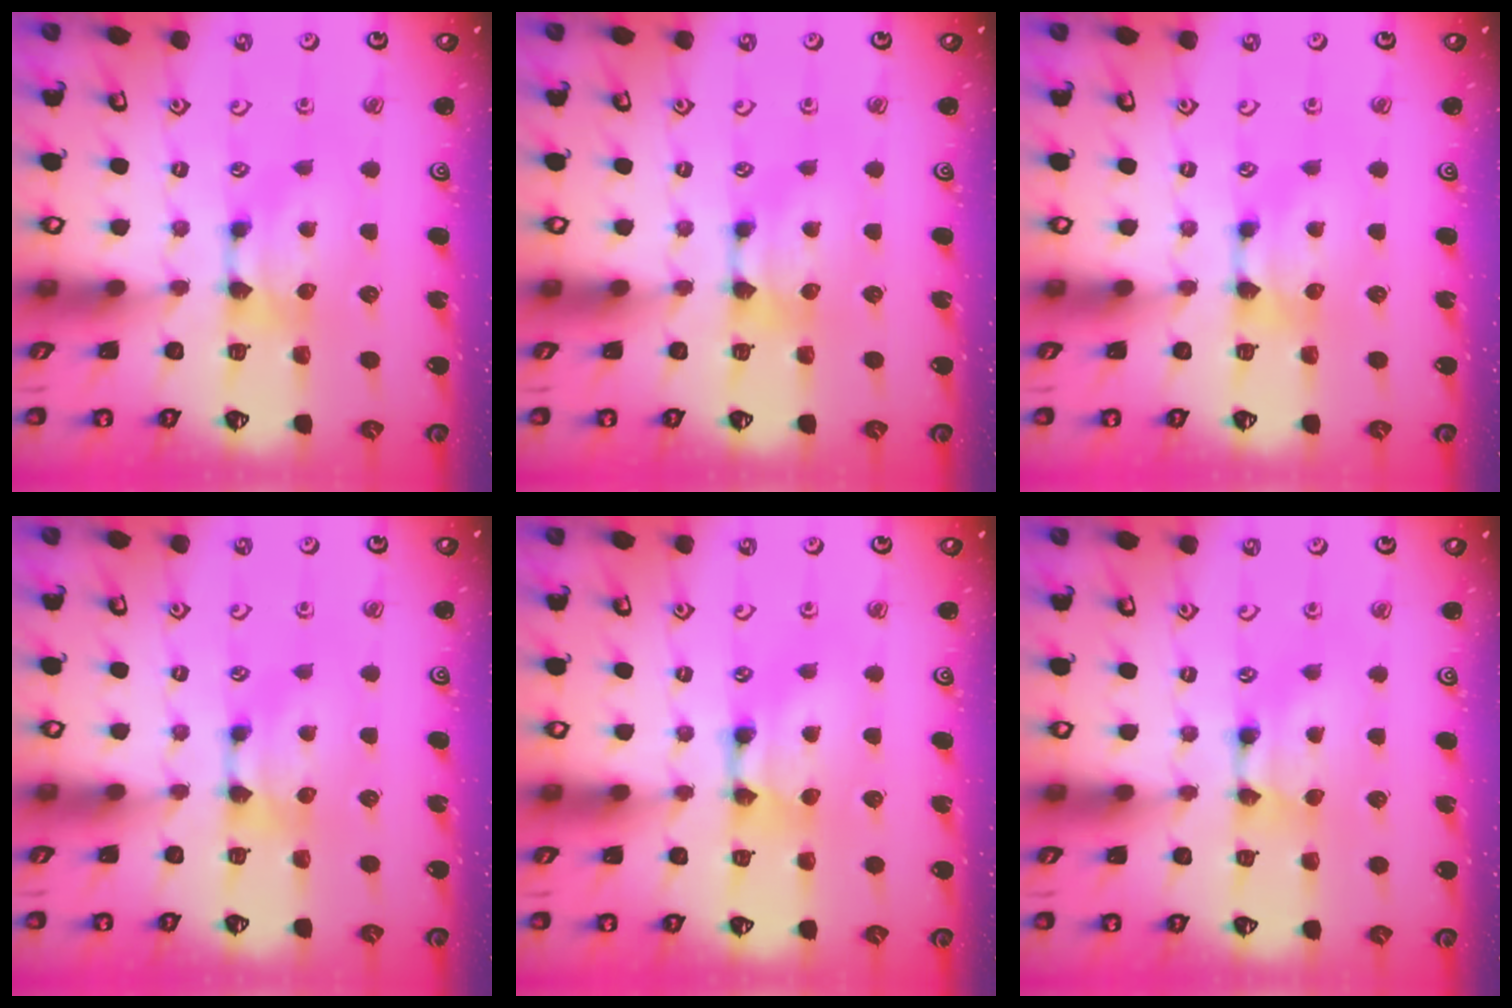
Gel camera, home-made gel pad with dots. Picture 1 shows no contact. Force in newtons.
{"total": 0.0}
{"total": 0.0}
{"total": 0.0}
{"total": 2.3, "press": 2.3, "slide": 0.0}
{"total": 1.6, "press": 1.6, "slide": 0.2}